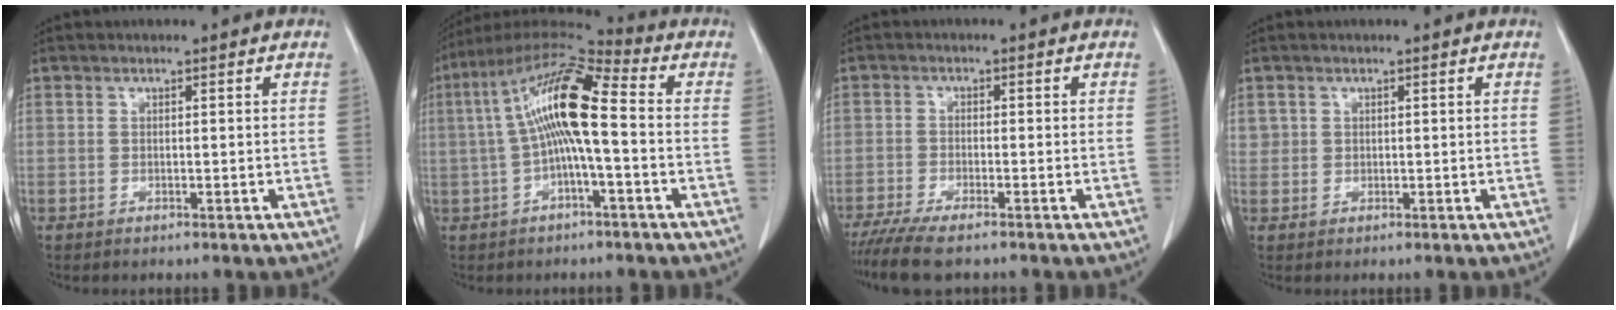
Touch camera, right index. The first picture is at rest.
{"total": 12.9, "force": [0.1, 1.9, 12.7], "torque": [-0.244, 0.037, -0.005]}
{"total": 7.0, "force": [-5.6, 1.1, 4.1], "torque": [-0.068, -0.015, -0.092]}
{"total": 1.5, "force": [0.6, 1.4, 0.1], "torque": [0.015, 0.005, 0.007]}